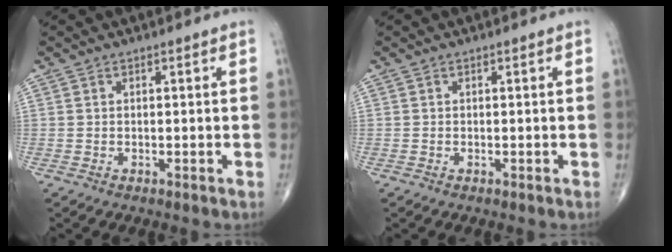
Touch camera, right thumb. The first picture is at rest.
{"total": 0.0}